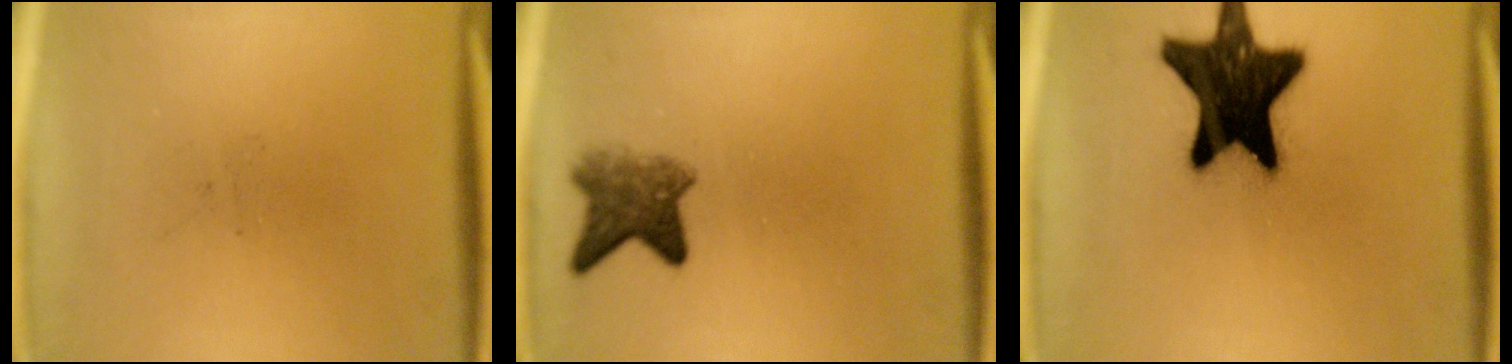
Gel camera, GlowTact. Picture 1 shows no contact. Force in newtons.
{"total": 4.8}
{"total": 19.5}